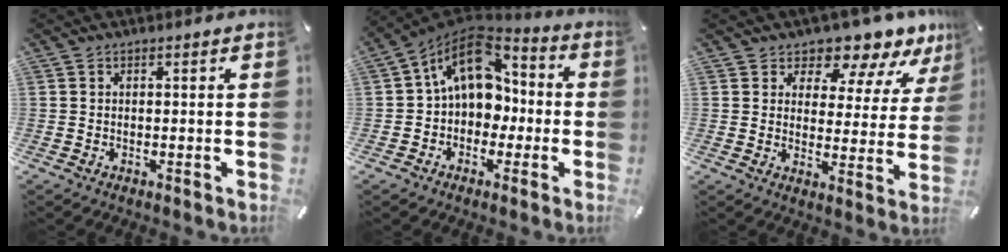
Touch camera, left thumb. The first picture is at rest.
{"total": 14.7, "force": [2.4, 11.3, 9.1], "torque": [-0.147, -0.008, 0.044]}
{"total": 8.9, "force": [7.7, 3.6, 2.4], "torque": [-0.030, -0.076, 0.132]}